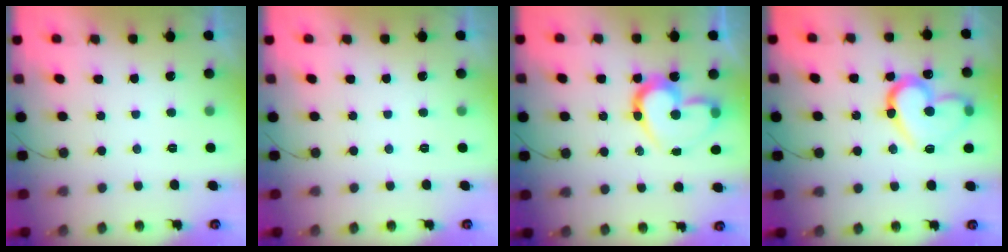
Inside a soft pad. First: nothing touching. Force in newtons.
{"total": 0.0}
{"total": 15.8, "press": 15.7, "slide": 1.5}
{"total": 16.5, "press": 16.4, "slide": 1.6}